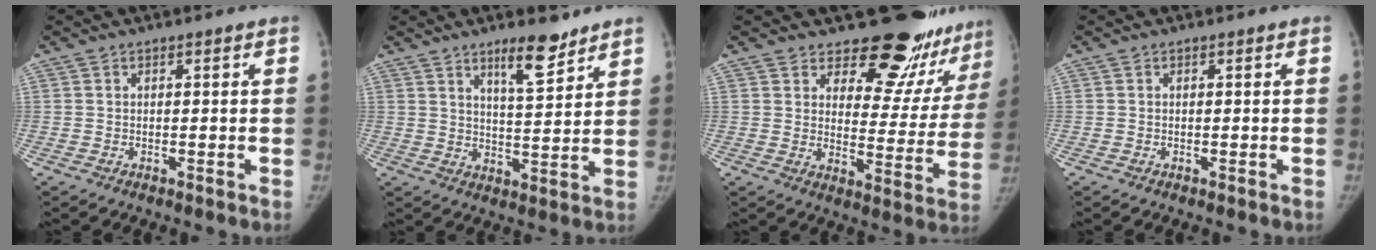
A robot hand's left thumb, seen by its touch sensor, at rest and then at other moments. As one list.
[{"total": 9.2, "force": [6.5, 2.2, 6.0], "torque": [-0.082, -0.052, 0.109]}, {"total": 19.1, "force": [16.5, 7.2, 6.4], "torque": [-0.030, -0.136, 0.199]}, {"total": 0.0}]